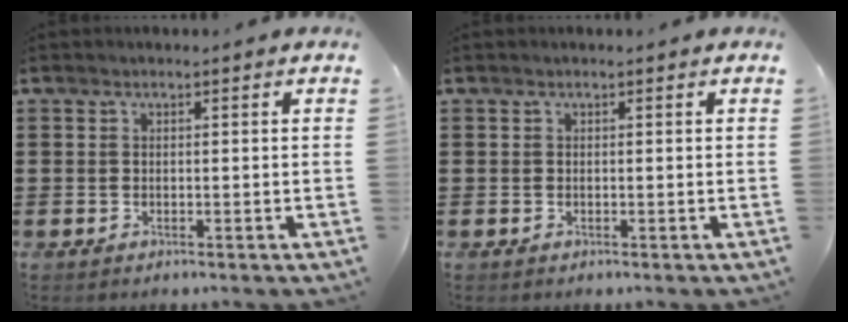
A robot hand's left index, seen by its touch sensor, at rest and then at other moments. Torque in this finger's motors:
{"motor_torque": [0.00, 0.00, 0.00, 0.00]}